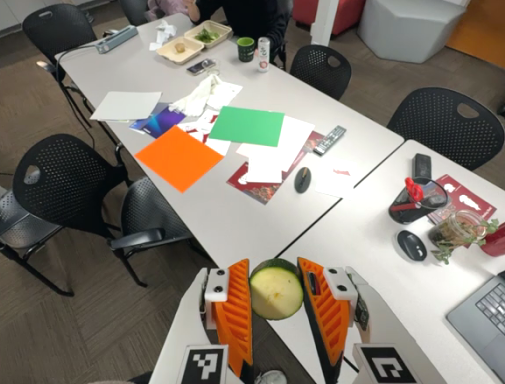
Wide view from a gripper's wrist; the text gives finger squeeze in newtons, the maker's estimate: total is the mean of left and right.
{"total": 10.5, "left": 10.9, "right": 10.2}